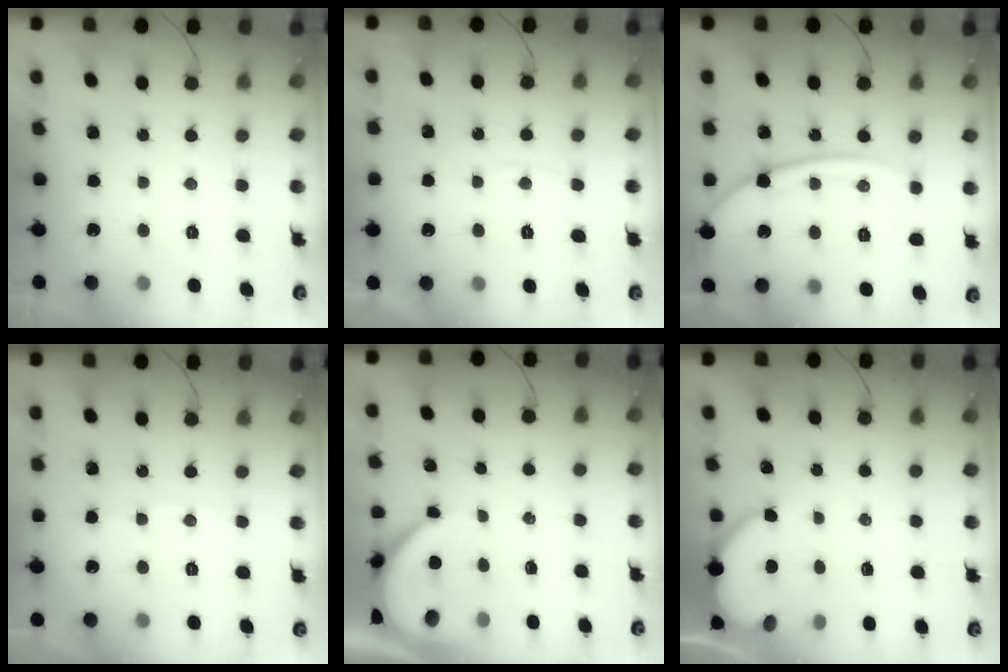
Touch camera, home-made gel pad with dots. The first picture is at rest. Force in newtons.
{"total": 4.3, "press": 4.3, "slide": 0.7}
{"total": 15.5, "press": 15.4, "slide": 1.7}
{"total": 2.9, "press": 2.8, "slide": 0.4}
{"total": 6.4, "press": 6.4, "slide": 0.5}
{"total": 5.0, "press": 5.0, "slide": 0.5}